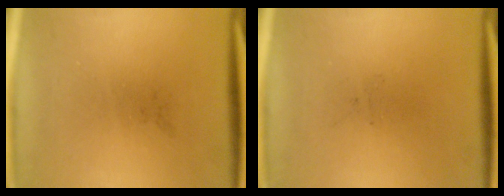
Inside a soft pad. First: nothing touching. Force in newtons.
{"total": 0.0}